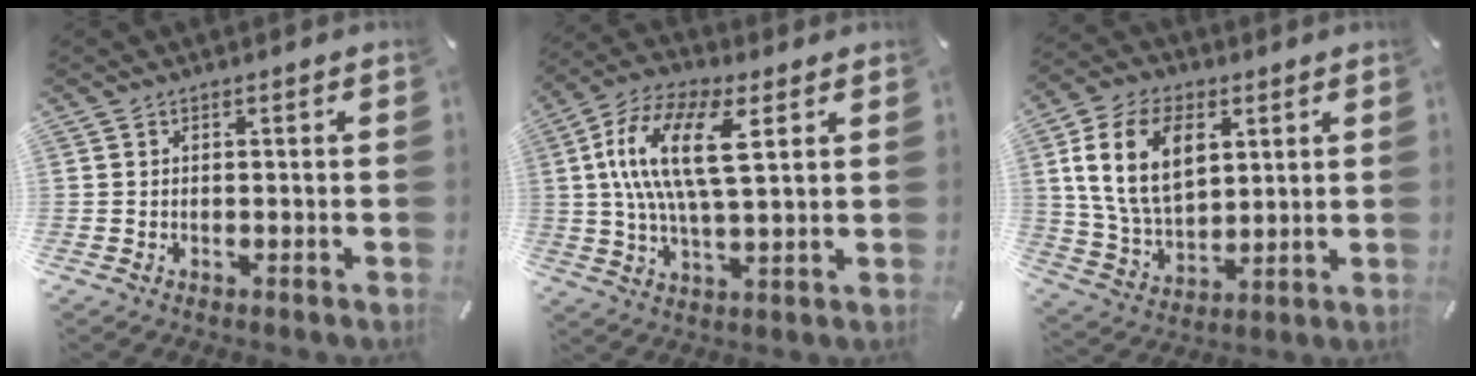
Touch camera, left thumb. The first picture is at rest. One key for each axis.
{"total": 15.3, "fx": 4.5, "fy": 6.0, "fz": 13.3, "tx": -0.287, "ty": 0.002, "tz": 0.074}
{"total": 15.7, "fx": 5.4, "fy": 10.2, "fz": 10.5, "tx": -0.224, "ty": -0.002, "tz": 0.096}